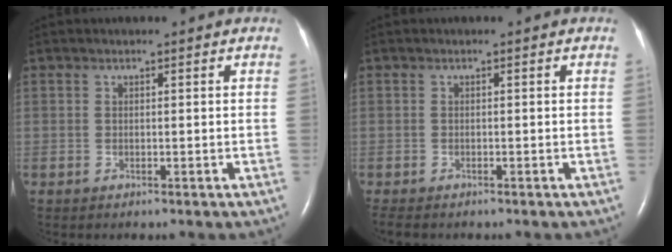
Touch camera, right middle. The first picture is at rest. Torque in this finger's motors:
{"motor_torque": [0.22, -0.18, -0.01, -0.01]}